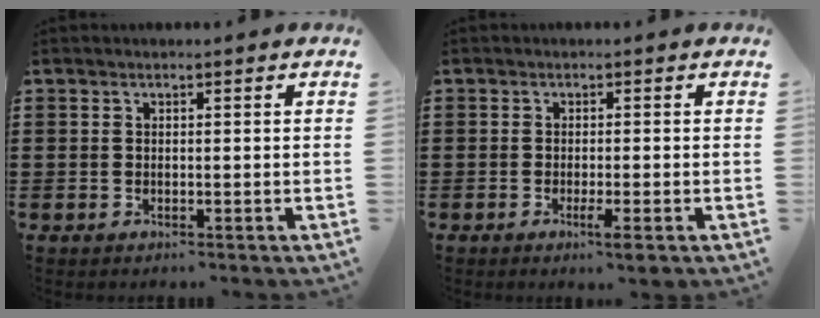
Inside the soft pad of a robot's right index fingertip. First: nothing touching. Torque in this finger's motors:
{"motor_torque": [1.28, -0.12, 0.11, 0.02]}